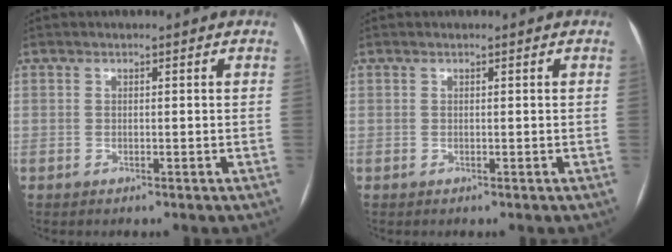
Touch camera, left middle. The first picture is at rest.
{"total": 0.0}